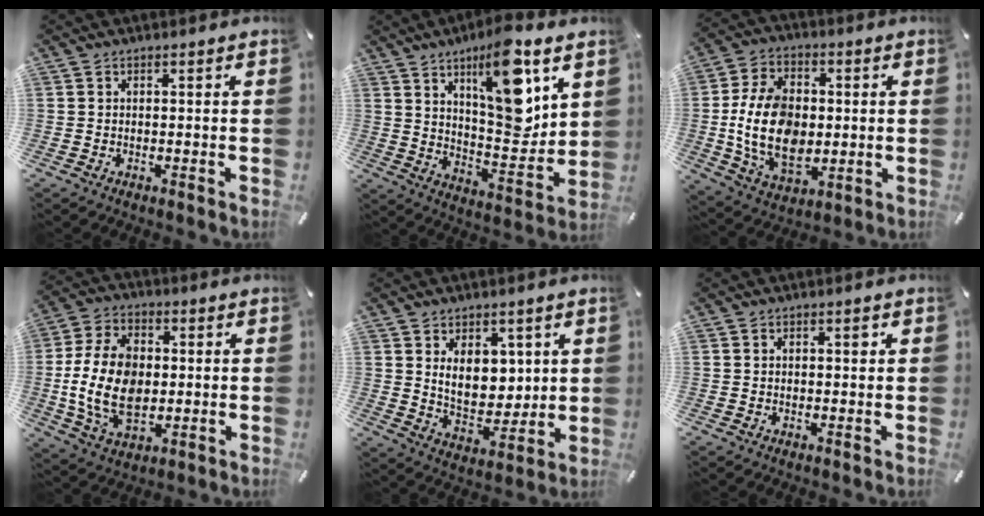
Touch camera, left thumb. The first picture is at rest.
{"total": 17.2, "force": [9.6, 6.2, 12.9], "torque": [-0.174, -0.065, 0.154]}
{"total": 16.4, "force": [-0.7, 11.8, 11.4], "torque": [-0.237, 0.000, -0.012]}
{"total": 15.9, "force": [-0.8, 11.3, 11.1], "torque": [-0.248, 0.004, -0.013]}
{"total": 10.0, "force": [3.7, 7.2, 5.9], "torque": [-0.090, -0.021, 0.067]}
{"total": 1.6, "force": [0.4, 0.7, 1.3], "torque": [-0.019, 0.001, 0.004]}